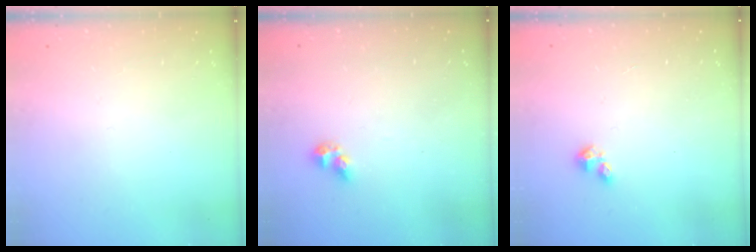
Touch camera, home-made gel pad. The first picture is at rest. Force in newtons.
{"total": 5.0, "press": 5.0, "slide": 0.1}
{"total": 1.6, "press": 1.6, "slide": 0.4}